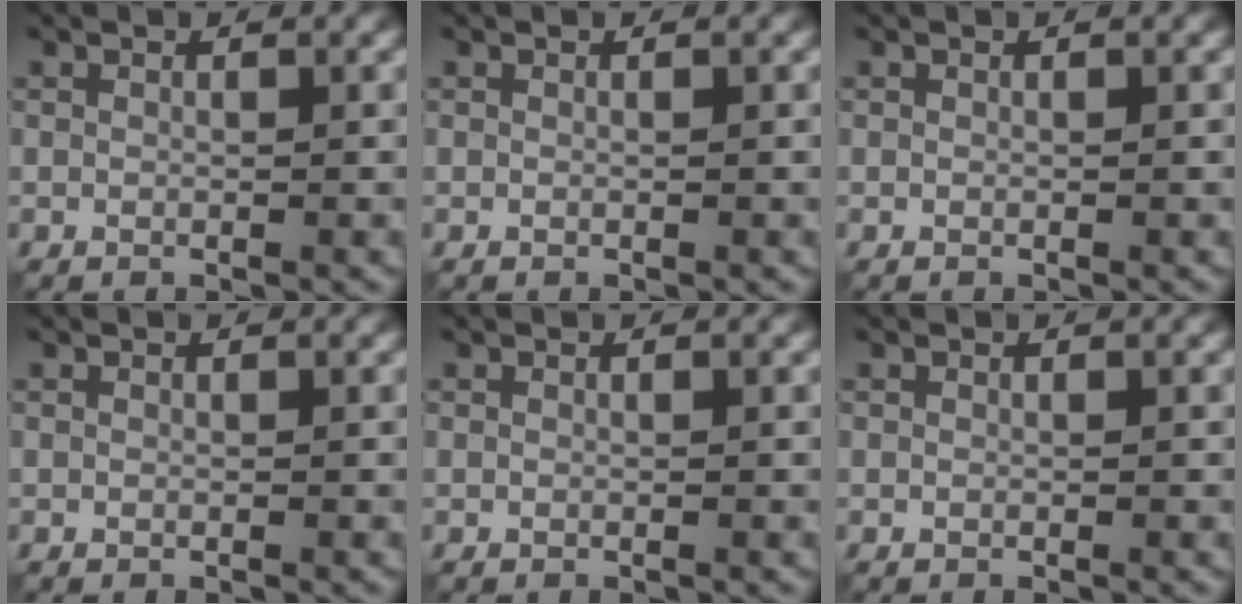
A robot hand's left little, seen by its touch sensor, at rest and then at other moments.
{"total": 0.0}
{"total": 0.0}
{"total": 0.0}
{"total": 0.0}
{"total": 0.0}